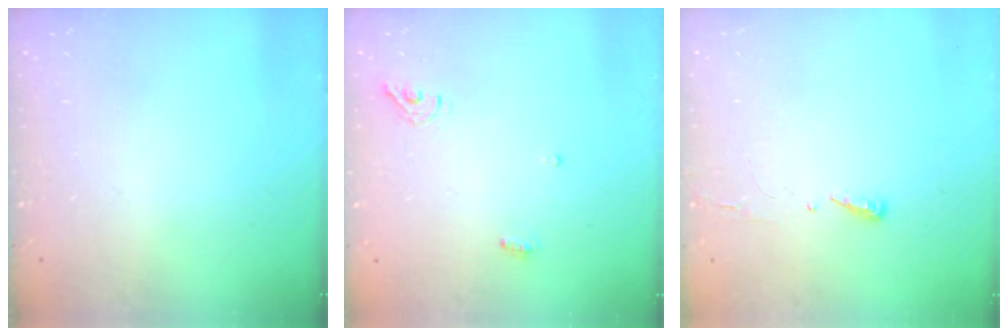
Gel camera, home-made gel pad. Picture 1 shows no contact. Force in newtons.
{"total": 5.1, "press": 5.0, "slide": 0.8}
{"total": 2.9, "press": 2.9, "slide": 0.4}